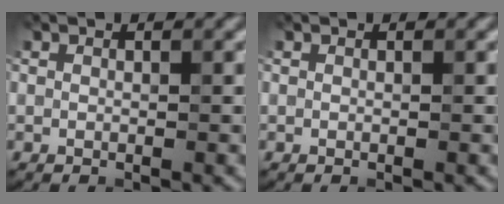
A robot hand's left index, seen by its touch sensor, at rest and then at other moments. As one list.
[{"total": 0.0}]